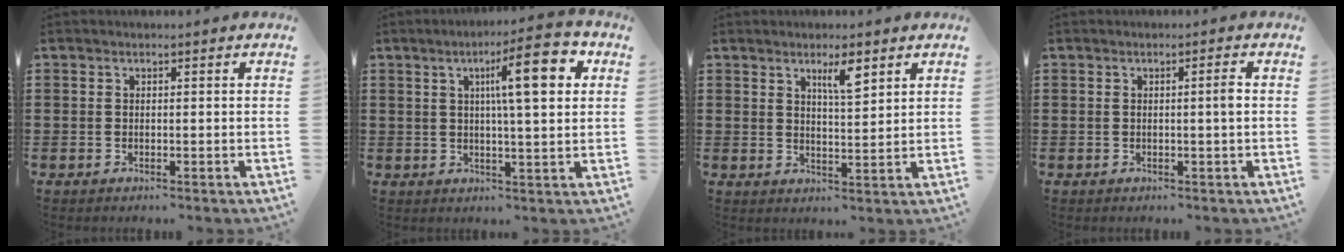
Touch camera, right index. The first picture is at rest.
{"total": 11.4, "force": [3.7, 2.3, 10.5], "torque": [-0.176, 0.000, 0.052]}
{"total": 4.1, "force": [2.6, 0.8, 3.0], "torque": [-0.048, -0.001, 0.041]}
{"total": 1.7, "force": [0.1, -0.3, 1.7], "torque": [-0.030, -0.001, -0.002]}